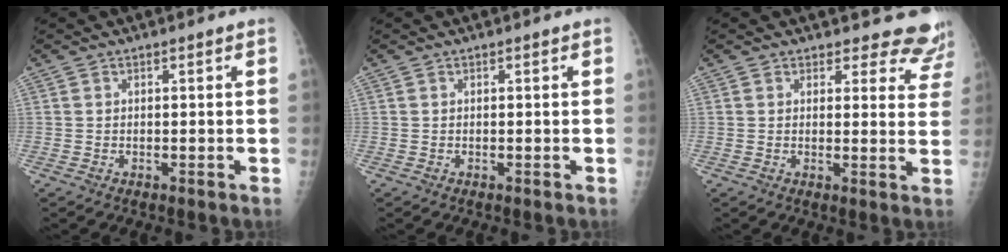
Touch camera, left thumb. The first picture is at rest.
{"total": 0.0}
{"total": 9.6, "force": [9.0, 3.3, -0.2], "torque": [0.060, -0.065, 0.067]}